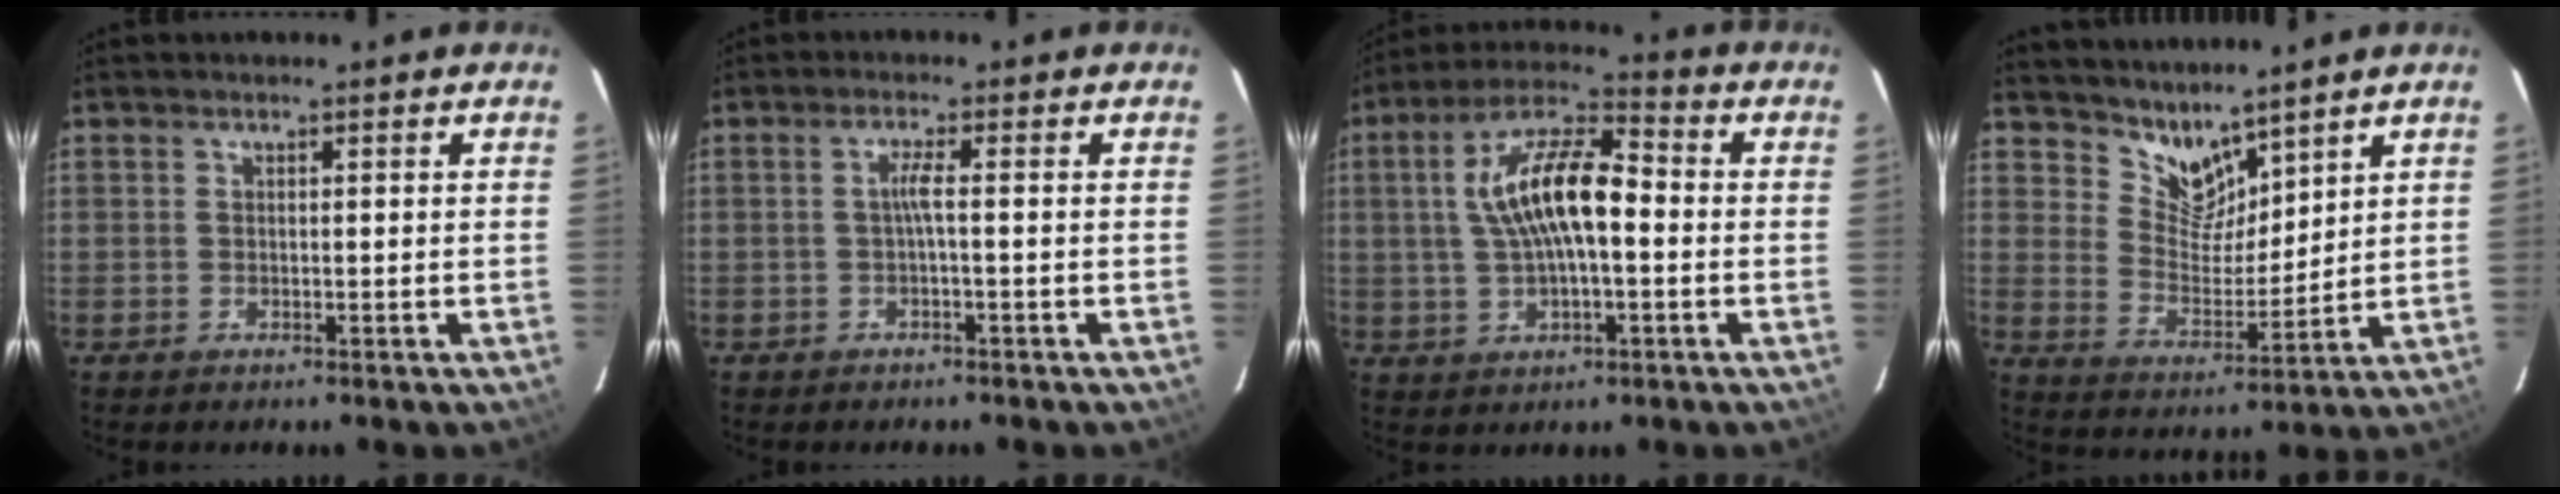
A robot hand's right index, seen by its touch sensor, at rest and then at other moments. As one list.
[{"total": 1.7, "force": [-0.4, -0.4, 1.6], "torque": [-0.030, 0.003, -0.007]}, {"total": 13.7, "force": [0.3, 5.1, 12.7], "torque": [-0.241, 0.022, 0.003]}, {"total": 7.8, "force": [6.8, 3.0, 2.2], "torque": [-0.033, -0.003, 0.134]}]